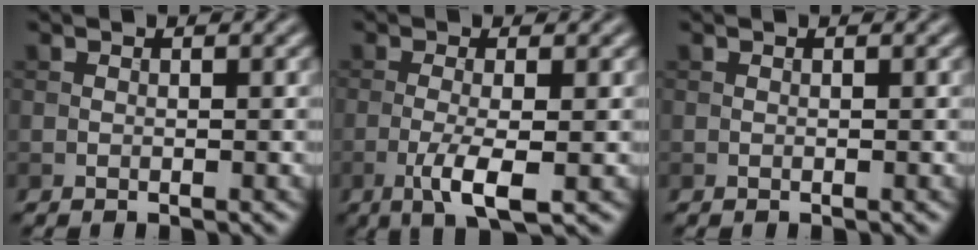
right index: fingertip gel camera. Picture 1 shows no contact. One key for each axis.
{"total": 4.0, "fx": -1.3, "fy": 0.8, "fz": 3.7, "tx": -0.070, "ty": -0.003, "tz": -0.028}
{"total": 0.0}